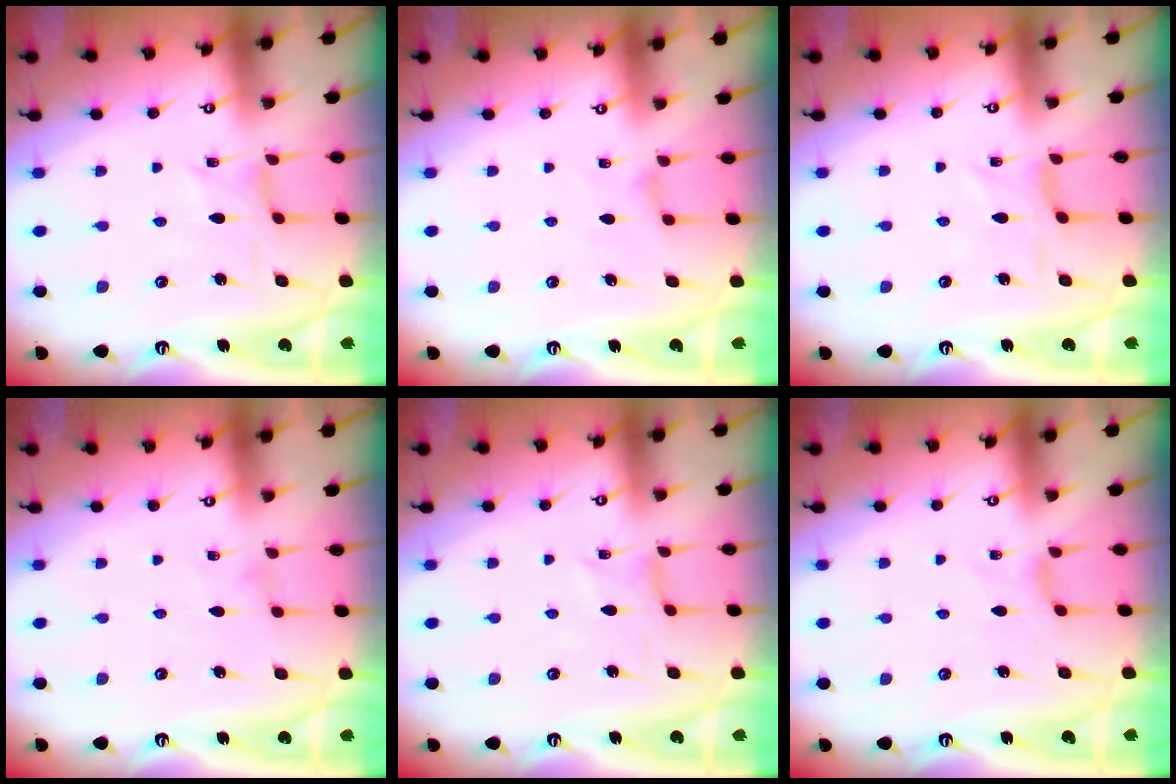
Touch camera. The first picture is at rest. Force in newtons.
{"total": 2.8, "press": 2.8, "slide": 0.6}
{"total": 1.6, "press": 1.5, "slide": 0.5}
{"total": 0.0}
{"total": 0.0}
{"total": 0.8, "press": 0.7, "slide": 0.4}